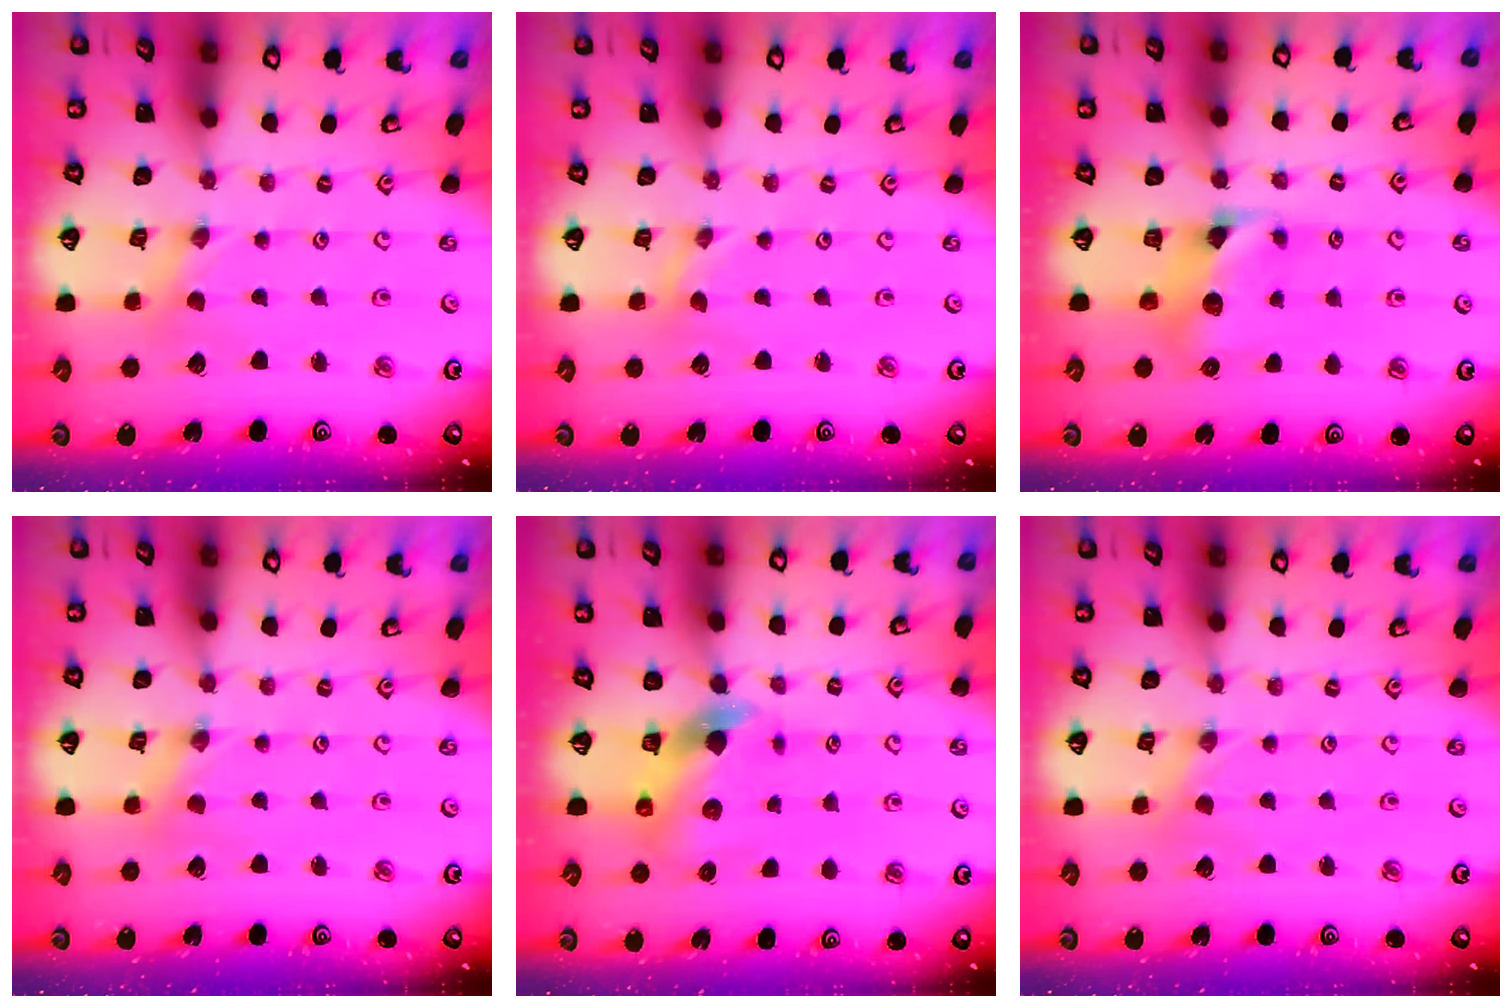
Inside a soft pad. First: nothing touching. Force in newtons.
{"total": 0.0}
{"total": 7.0, "press": 7.0, "slide": 0.6}
{"total": 0.0}
{"total": 6.0, "press": 5.9, "slide": 0.9}
{"total": 0.0}